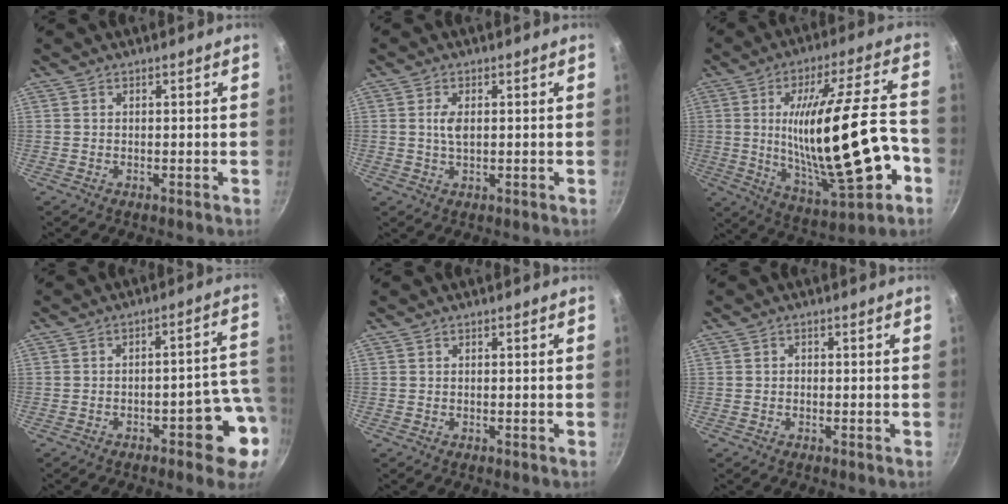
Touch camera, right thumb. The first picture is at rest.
{"total": 3.0, "force": [0.4, 1.6, 2.5], "torque": [-0.046, 0.001, 0.008]}
{"total": 25.1, "force": [-4.4, 7.9, 23.5], "torque": [-0.362, 0.028, -0.046]}
{"total": 8.7, "force": [-3.2, 3.3, 7.4], "torque": [-0.051, 0.045, -0.039]}
{"total": 0.0}
{"total": 0.7, "force": [-0.3, 0.6, 0.2], "torque": [-0.003, 0.002, -0.005]}